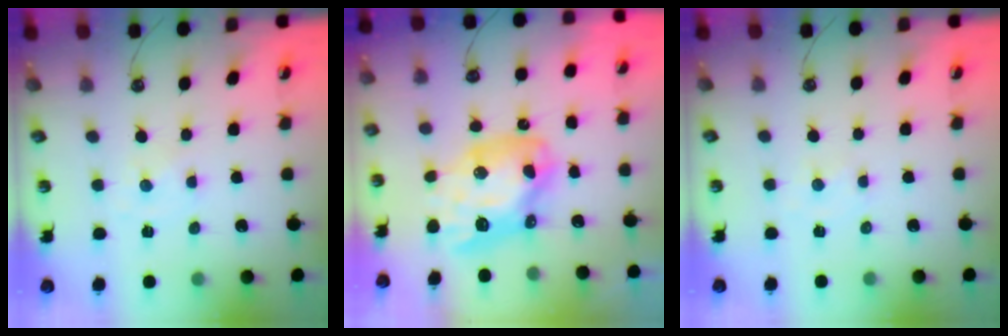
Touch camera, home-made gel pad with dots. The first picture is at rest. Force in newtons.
{"total": 15.1, "press": 15.0, "slide": 2.1}
{"total": 1.8, "press": 1.8, "slide": 0.3}